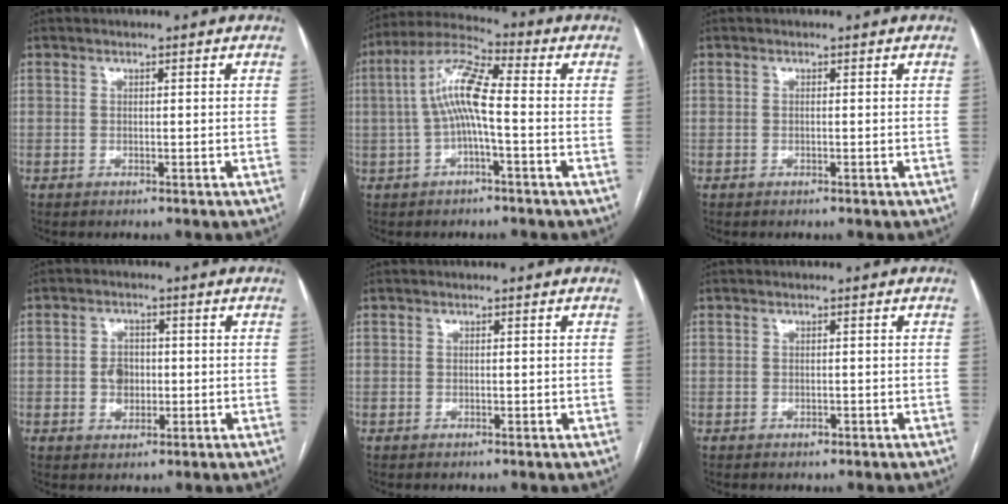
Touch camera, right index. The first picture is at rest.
{"total": 9.4, "force": [-0.4, 1.8, 9.2], "torque": [-0.188, 0.027, -0.013]}
{"total": 0.0}
{"total": 3.8, "force": [-0.2, 3.0, 2.2], "torque": [-0.036, 0.007, 0.000]}
{"total": 0.0}
{"total": 0.6, "force": [-0.3, 0.4, 0.3], "torque": [-0.003, 0.000, -0.003]}